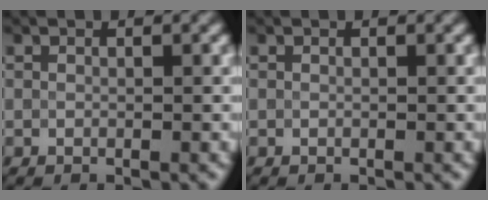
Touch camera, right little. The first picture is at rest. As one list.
[{"total": 0.0}]